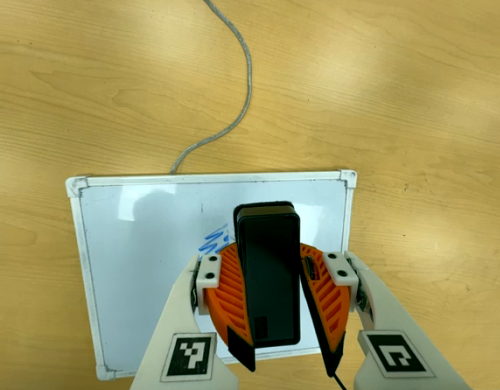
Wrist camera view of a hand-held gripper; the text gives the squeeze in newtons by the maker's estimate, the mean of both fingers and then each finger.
{"total": 10.3, "left": 10.1, "right": 10.4}